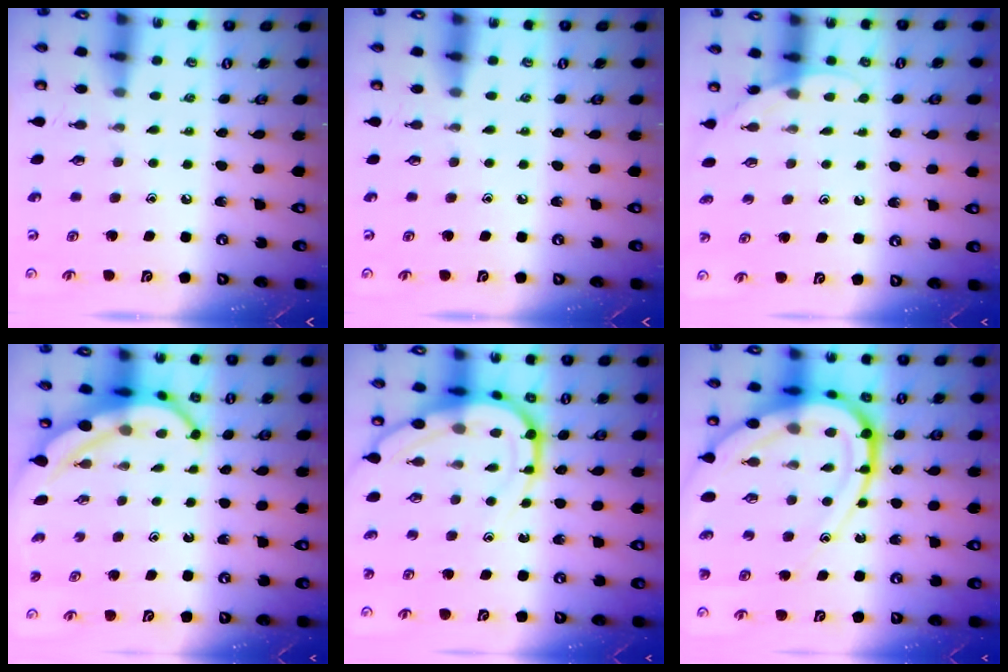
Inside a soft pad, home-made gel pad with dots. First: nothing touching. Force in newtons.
{"total": 0.0}
{"total": 4.7, "press": 4.7, "slide": 0.2}
{"total": 7.4, "press": 7.3, "slide": 1.1}
{"total": 12.5, "press": 12.4, "slide": 1.3}
{"total": 21.5, "press": 21.4, "slide": 2.2}